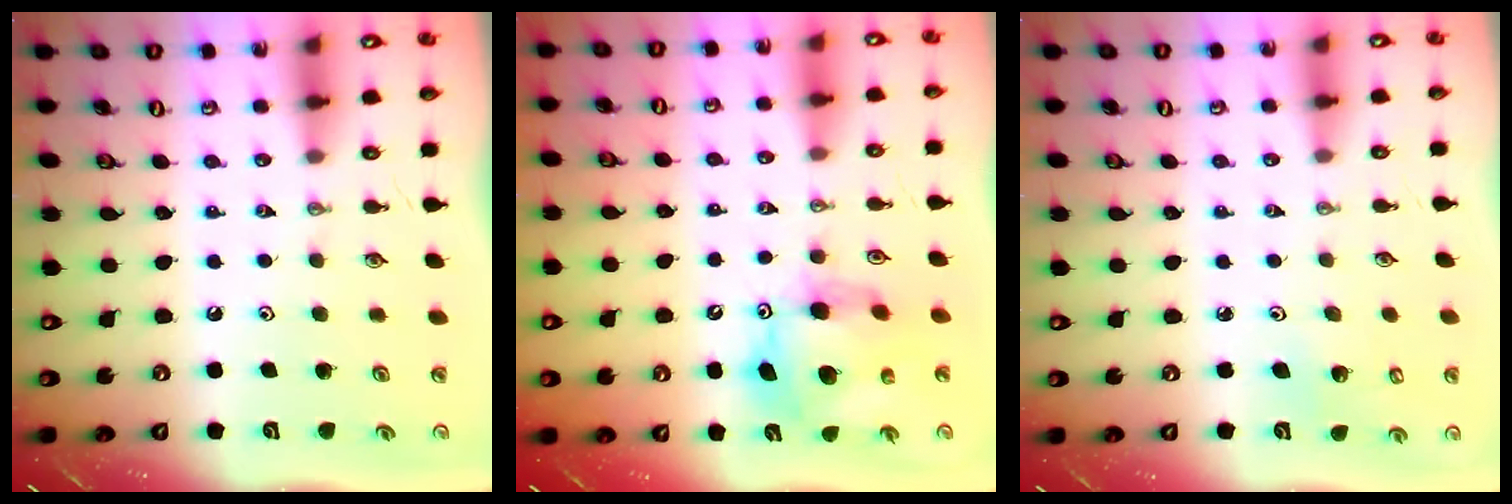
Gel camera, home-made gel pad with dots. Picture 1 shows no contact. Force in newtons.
{"total": 13.3, "press": 13.3, "slide": 1.2}
{"total": 3.4, "press": 3.2, "slide": 1.1}